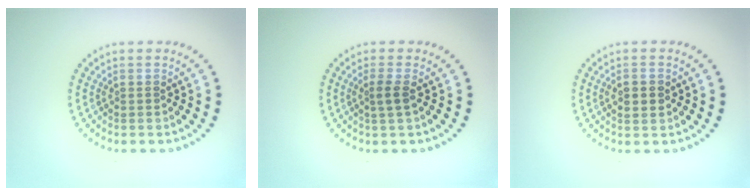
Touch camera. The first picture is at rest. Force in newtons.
{"total": 1.4, "press": 1.1, "slide": 0.8}
{"total": 1.7, "press": 1.7, "slide": 0.1}